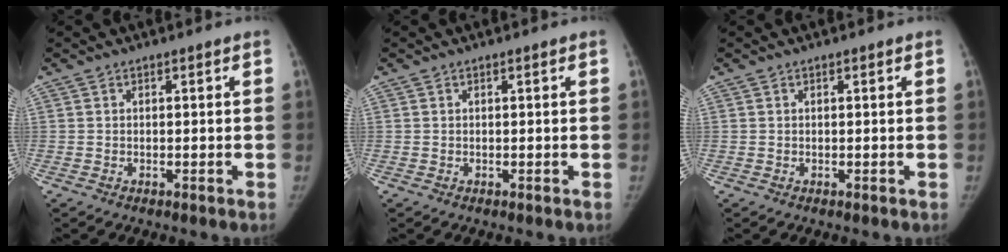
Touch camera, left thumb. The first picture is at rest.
{"total": 0.0}
{"total": 0.0}